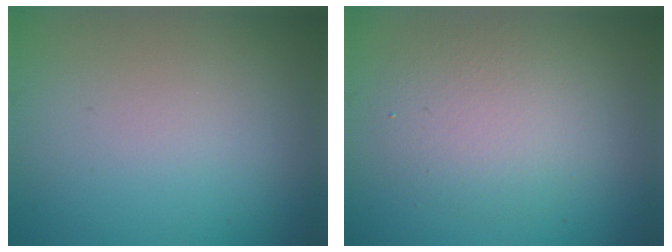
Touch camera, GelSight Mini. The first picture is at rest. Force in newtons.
{"total": 3.8, "press": 3.8, "slide": 0.4}